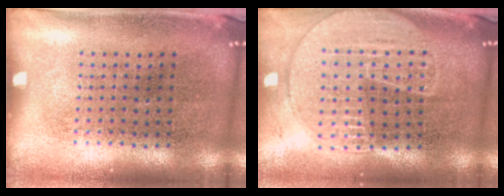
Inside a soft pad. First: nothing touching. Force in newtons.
{"total": 1.8, "press": 1.7, "slide": 0.6}